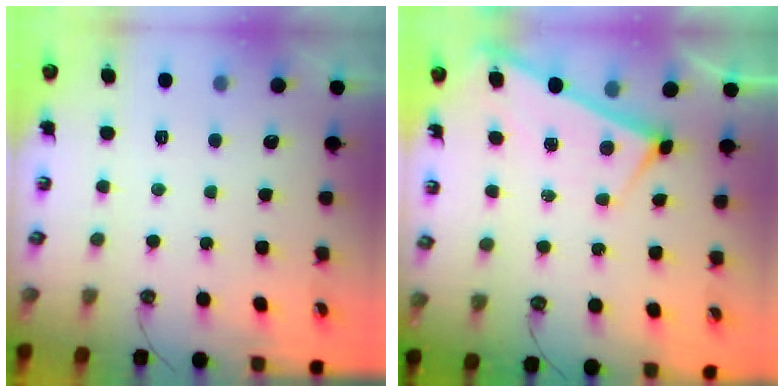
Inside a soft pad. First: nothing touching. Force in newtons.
{"total": 1.2, "press": 1.1, "slide": 0.6}